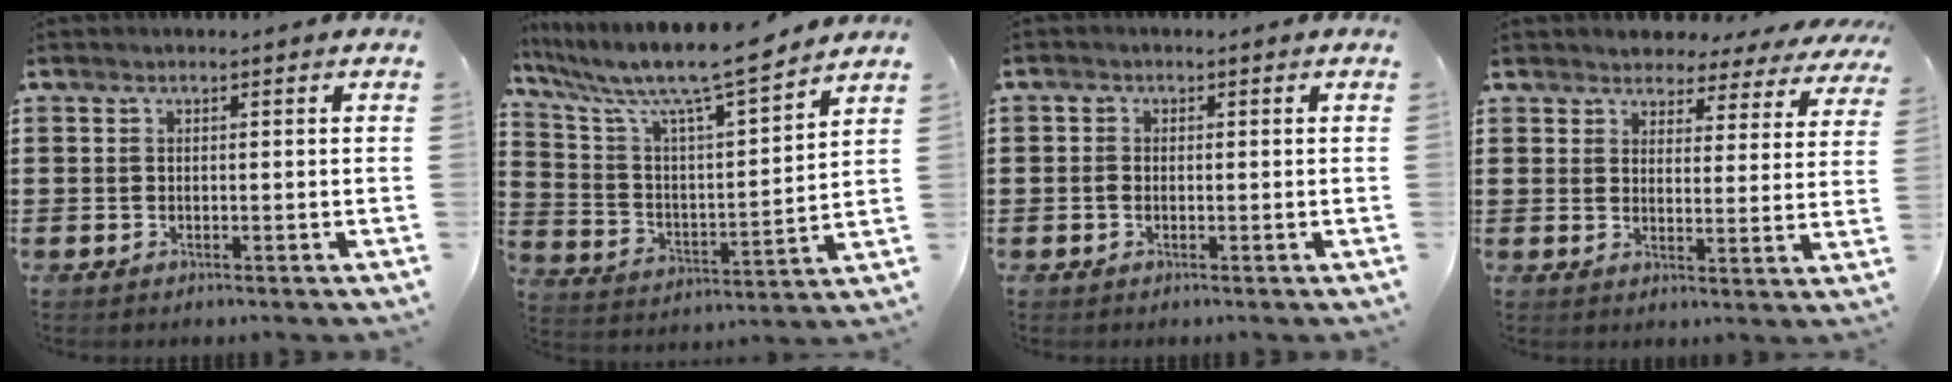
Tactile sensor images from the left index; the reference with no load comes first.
{"total": 9.7, "force": [8.3, 0.7, 5.0], "torque": [-0.134, -0.059, 0.134]}
{"total": 1.2, "force": [-0.3, 1.0, 0.5], "torque": [-0.010, 0.005, -0.007]}
{"total": 4.0, "force": [3.8, 1.1, 0.0], "torque": [-0.018, -0.024, 0.063]}